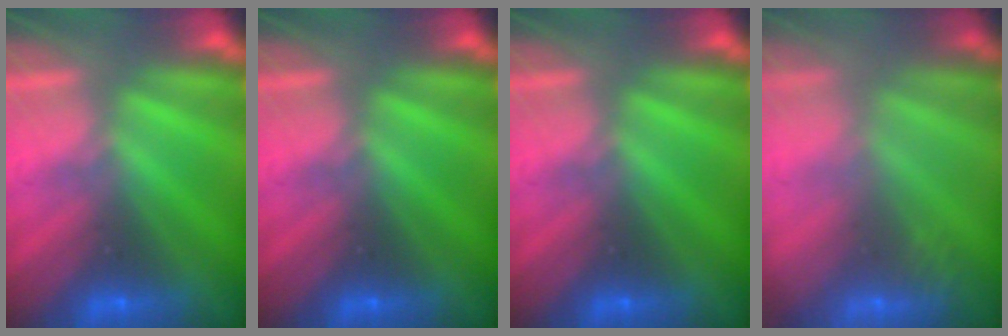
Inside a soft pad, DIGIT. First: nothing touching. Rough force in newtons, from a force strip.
{"total": 0.0}
{"total": 0.0}
{"total": 2.4}